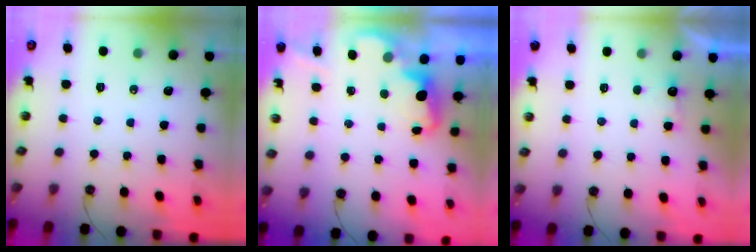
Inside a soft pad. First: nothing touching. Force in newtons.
{"total": 2.2, "press": 2.1, "slide": 0.5}
{"total": 2.1, "press": 1.9, "slide": 0.9}